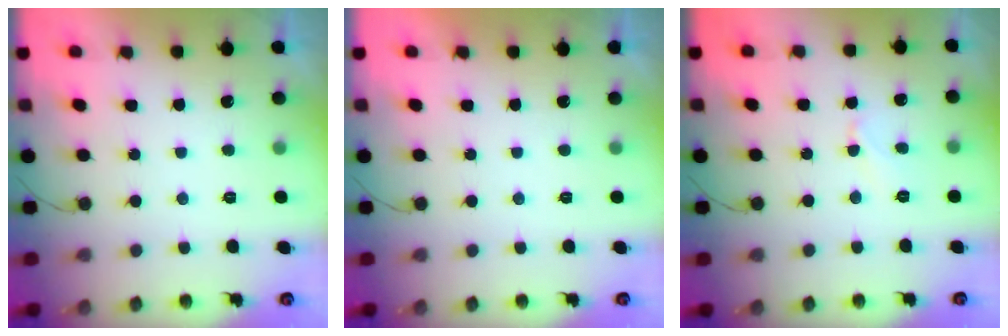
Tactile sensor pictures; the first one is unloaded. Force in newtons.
{"total": 1.7, "press": 1.7, "slide": 0.0}
{"total": 4.5, "press": 4.5, "slide": 0.7}